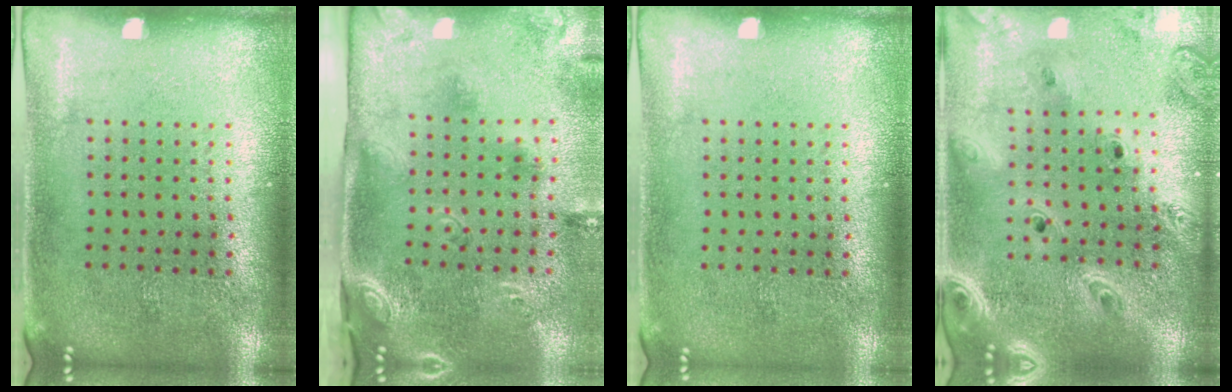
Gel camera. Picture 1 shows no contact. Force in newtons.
{"total": 2.9, "press": 1.9, "slide": 2.2}
{"total": 0.0}
{"total": 3.0, "press": 2.5, "slide": 1.6}